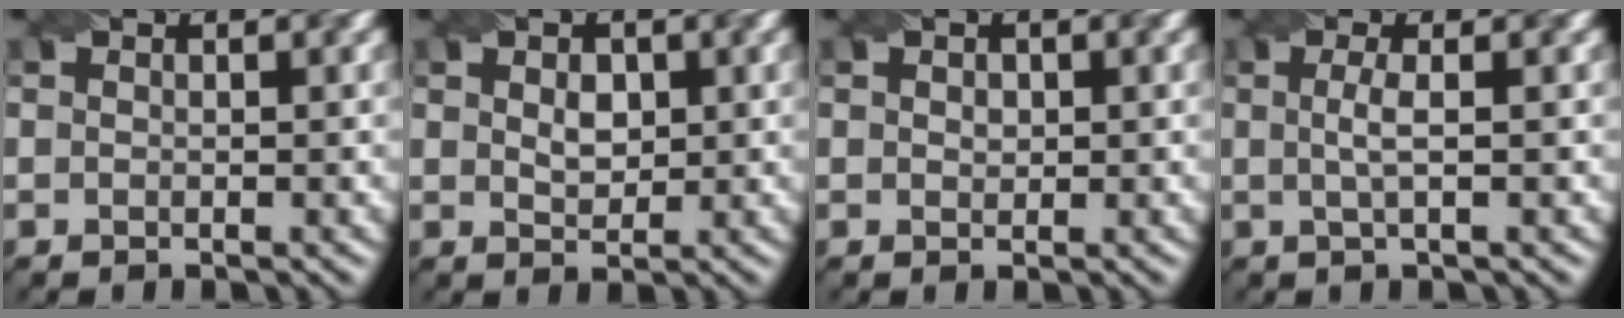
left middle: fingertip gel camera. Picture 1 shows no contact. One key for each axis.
{"total": 1.9, "fx": 0.6, "fy": 1.3, "fz": 1.2, "tx": -0.021, "ty": -0.001, "tz": 0.012}
{"total": 0.8, "fx": 0.2, "fy": 0.7, "fz": 0.5, "tx": -0.008, "ty": -0.002, "tz": 0.005}
{"total": 1.9, "fx": 0.0, "fy": 0.4, "fz": 1.8, "tx": -0.038, "ty": 0.003, "tz": -0.001}